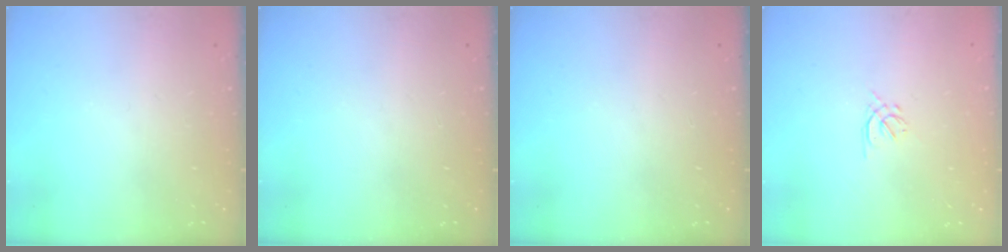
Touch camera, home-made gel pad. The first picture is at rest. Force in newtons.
{"total": 0.0}
{"total": 0.0}
{"total": 1.3, "press": 1.2, "slide": 0.5}